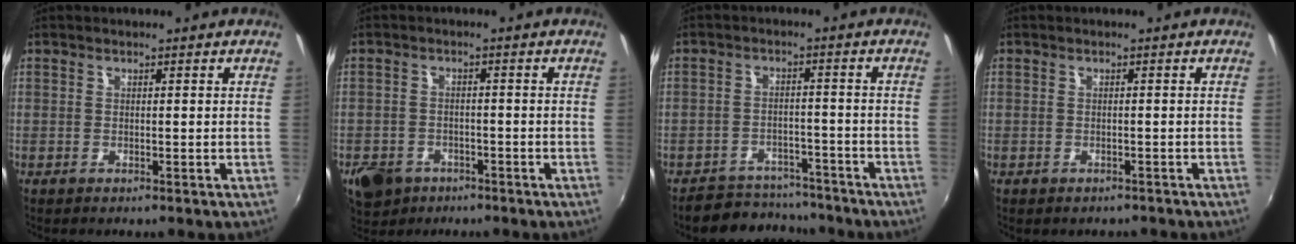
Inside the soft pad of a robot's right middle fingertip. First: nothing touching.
{"total": 7.9, "force": [-4.7, 5.5, 3.1], "torque": [-0.080, -0.003, -0.072]}
{"total": 9.4, "force": [-8.5, 3.8, 1.5], "torque": [-0.045, 0.015, -0.116]}
{"total": 2.4, "force": [-1.9, 1.1, 0.8], "torque": [-0.018, -0.012, -0.024]}